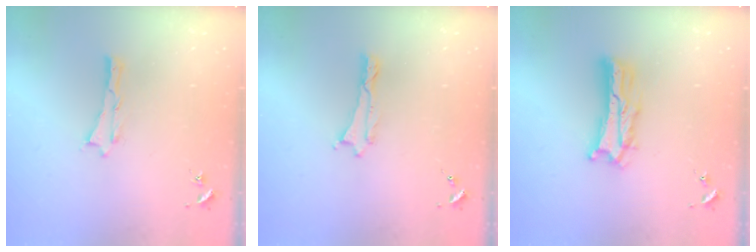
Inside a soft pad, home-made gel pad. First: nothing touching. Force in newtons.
{"total": 0.0}
{"total": 5.1, "press": 5.1, "slide": 0.5}